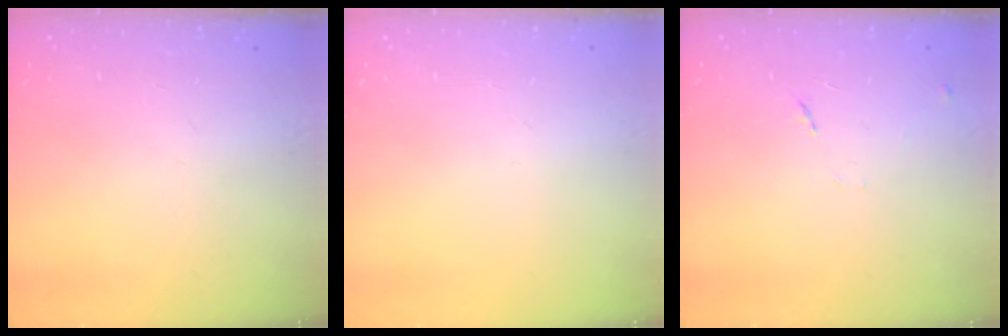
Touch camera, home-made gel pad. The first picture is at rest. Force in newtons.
{"total": 0.0}
{"total": 7.6, "press": 7.6, "slide": 0.9}